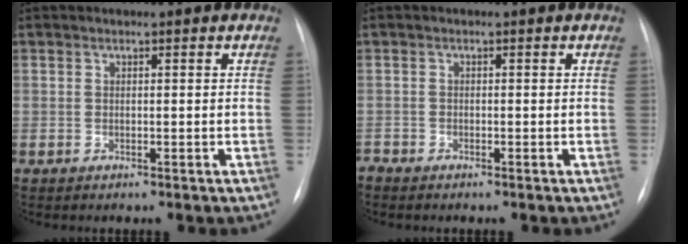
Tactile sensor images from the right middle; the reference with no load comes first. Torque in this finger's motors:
{"motor_torque": [-0.09, 0.01, 0.02, 0.00]}